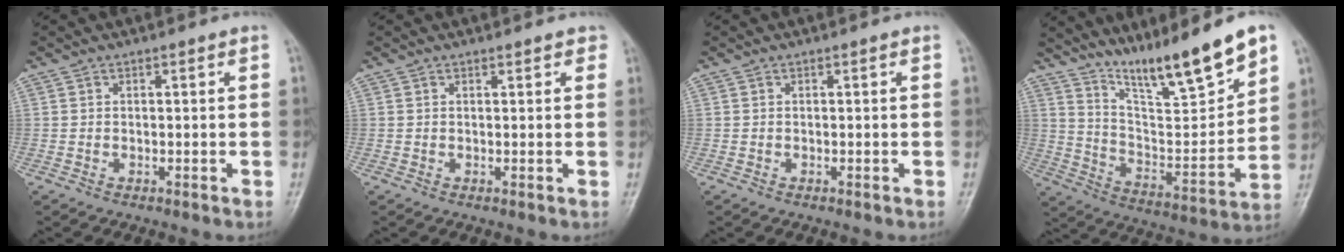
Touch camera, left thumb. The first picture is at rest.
{"total": 1.4, "force": [1.0, 0.6, 0.6], "torque": [0.001, -0.001, 0.008]}
{"total": 0.0}
{"total": 17.1, "force": [12.9, 2.0, 11.1], "torque": [-0.156, -0.078, 0.231]}